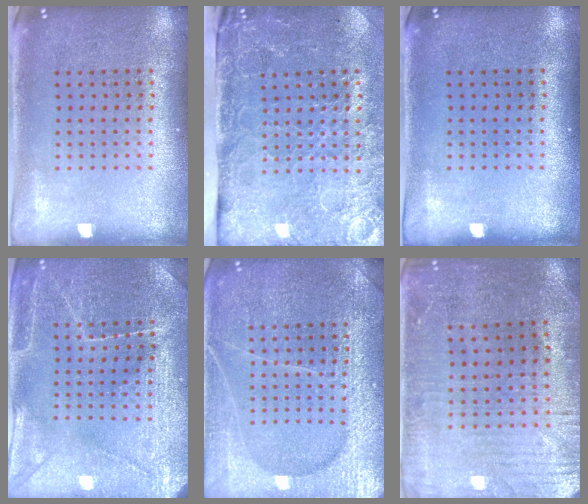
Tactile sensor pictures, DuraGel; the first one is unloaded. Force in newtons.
{"total": 4.7, "press": 3.7, "slide": 2.9}
{"total": 0.0}
{"total": 3.4, "press": 3.3, "slide": 0.5}
{"total": 6.7, "press": 6.6, "slide": 0.9}
{"total": 1.1, "press": 1.0, "slide": 0.4}